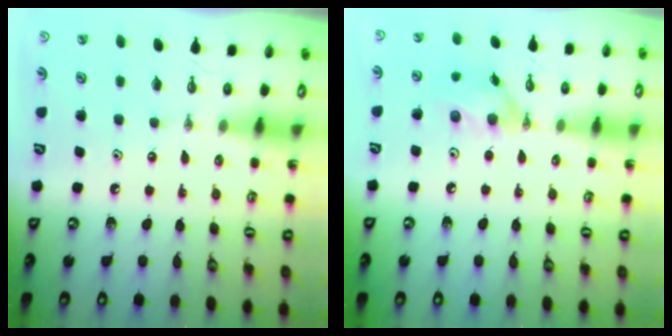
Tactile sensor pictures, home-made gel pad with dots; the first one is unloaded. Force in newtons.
{"total": 10.6, "press": 10.5, "slide": 1.3}